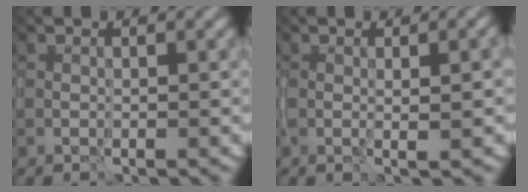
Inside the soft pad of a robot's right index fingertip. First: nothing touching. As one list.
[{"total": 1.2, "force": [-0.3, -0.5, 1.1], "torque": [-0.017, 0.004, 0.001]}]